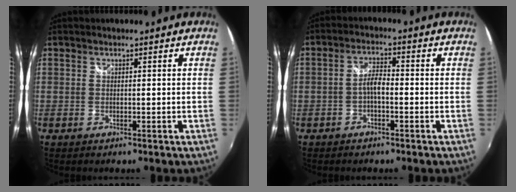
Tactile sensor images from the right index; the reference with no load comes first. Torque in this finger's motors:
{"motor_torque": [0.54, -0.22, 0.34, 0.07]}